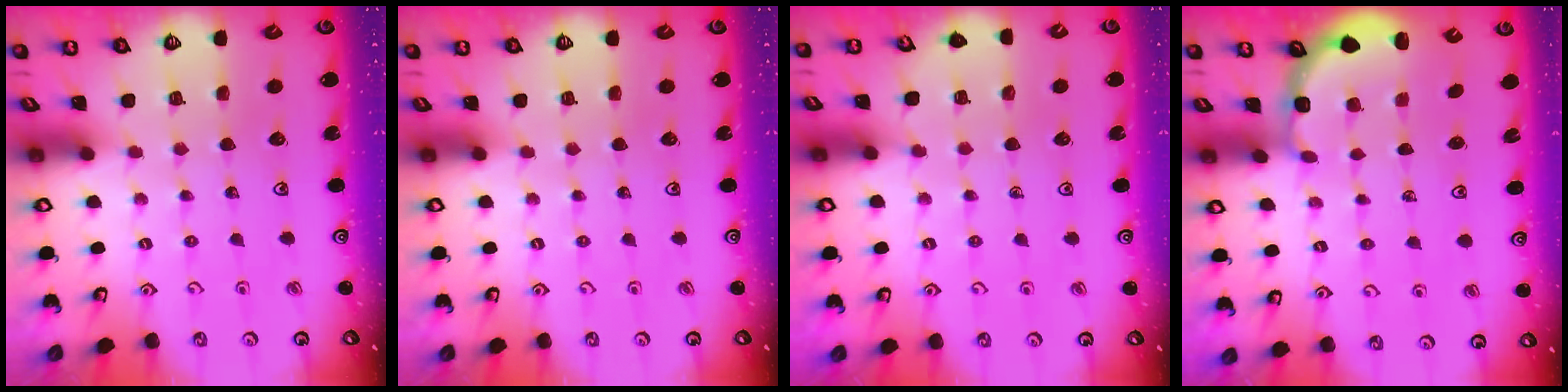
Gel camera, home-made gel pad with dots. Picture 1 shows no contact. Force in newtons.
{"total": 0.0}
{"total": 4.8, "press": 4.3, "slide": 2.2}
{"total": 3.0, "press": 2.3, "slide": 1.8}